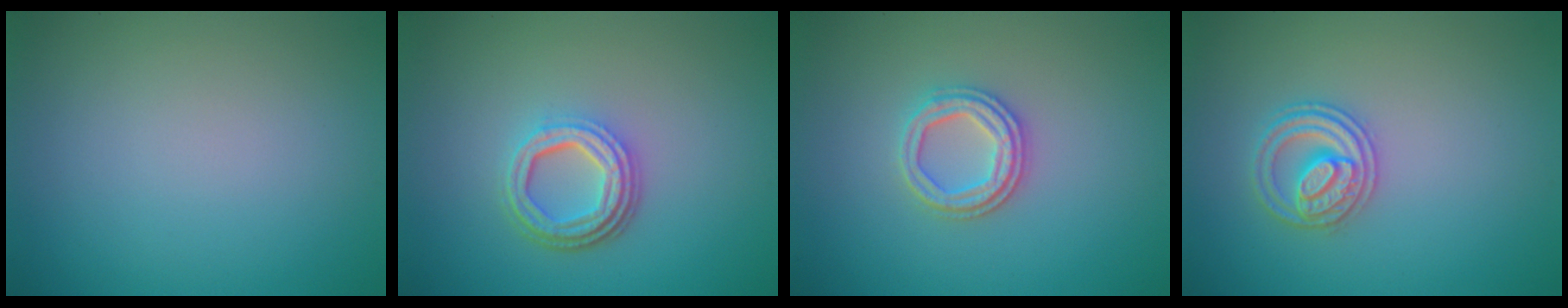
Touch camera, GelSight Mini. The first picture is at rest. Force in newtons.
{"total": 4.3, "press": 3.2, "slide": 2.9}
{"total": 3.1, "press": 2.8, "slide": 1.2}
{"total": 2.7, "press": 2.6, "slide": 0.3}